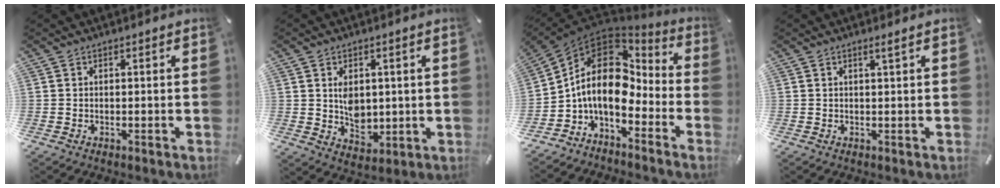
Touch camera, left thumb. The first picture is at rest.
{"total": 6.4, "force": [1.2, 5.1, 3.7], "torque": [-0.045, -0.003, 0.022]}
{"total": 14.4, "force": [-0.5, 9.8, 10.6], "torque": [-0.219, -0.004, -0.017]}
{"total": 1.4, "force": [0.6, 0.1, 1.2], "torque": [-0.023, -0.001, 0.011]}